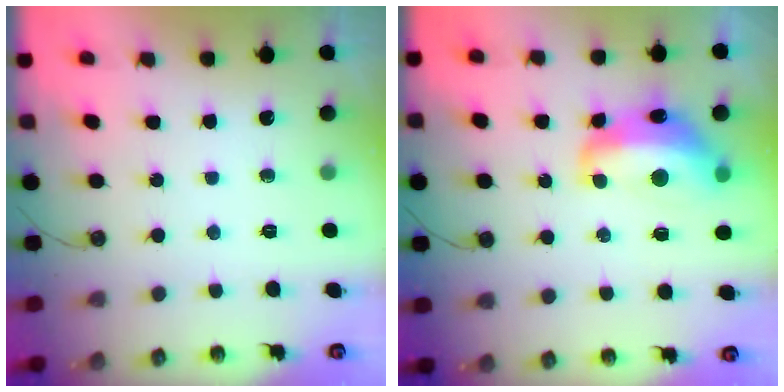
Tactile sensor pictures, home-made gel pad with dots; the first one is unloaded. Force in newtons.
{"total": 7.9, "press": 7.8, "slide": 1.2}